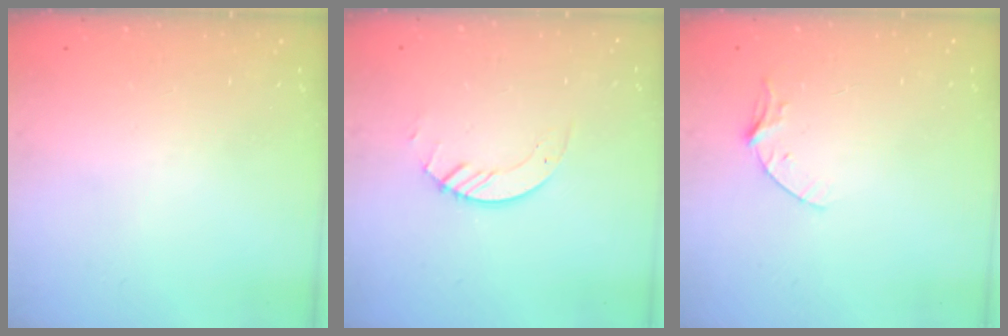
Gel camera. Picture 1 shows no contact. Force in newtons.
{"total": 3.7, "press": 3.6, "slide": 0.4}
{"total": 3.9, "press": 3.9, "slide": 0.4}